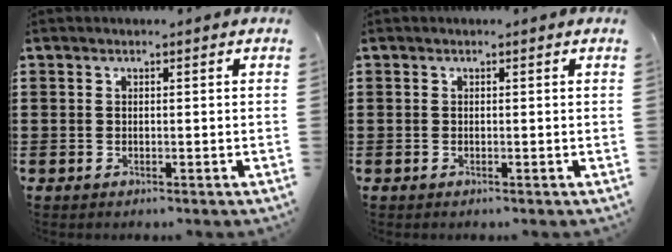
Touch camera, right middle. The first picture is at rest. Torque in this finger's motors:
{"motor_torque": [0.45, -0.28, 0.08, 0.02]}